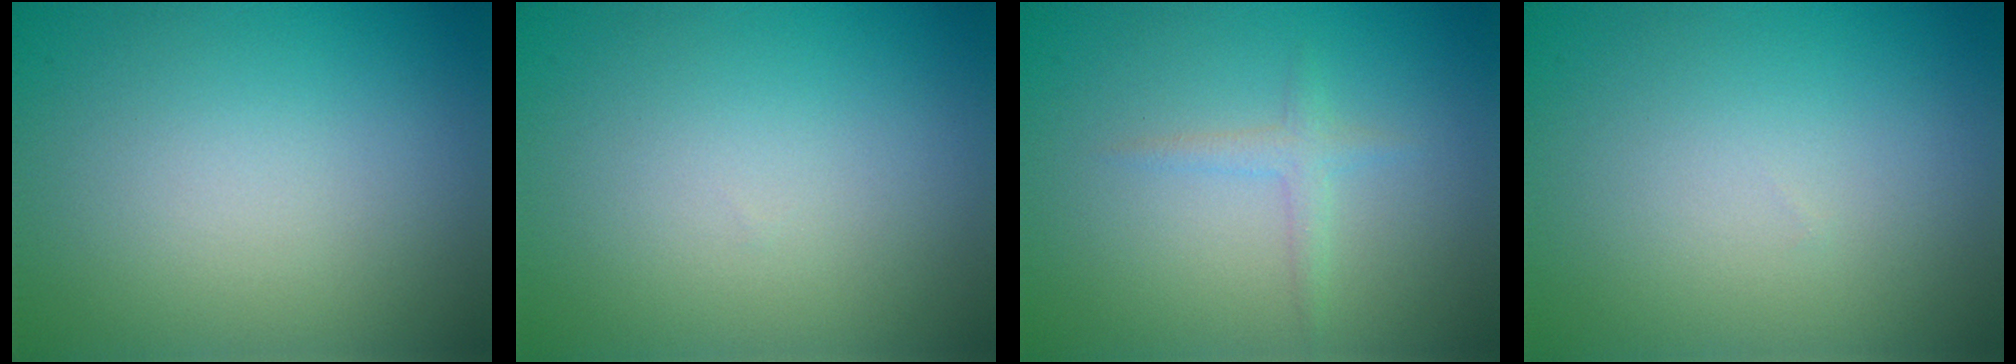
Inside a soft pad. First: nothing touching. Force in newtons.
{"total": 0.0}
{"total": 1.3, "press": 1.3, "slide": 0.1}
{"total": 0.0}